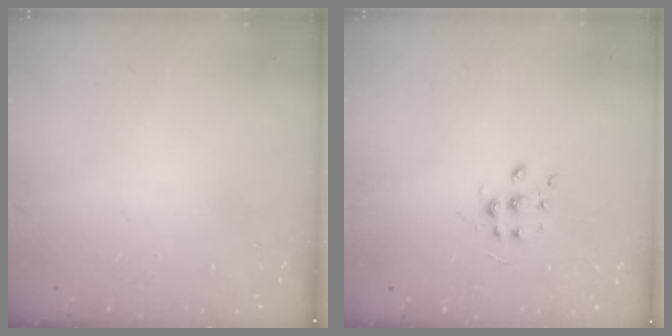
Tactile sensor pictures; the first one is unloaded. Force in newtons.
{"total": 7.1, "press": 7.1, "slide": 0.5}